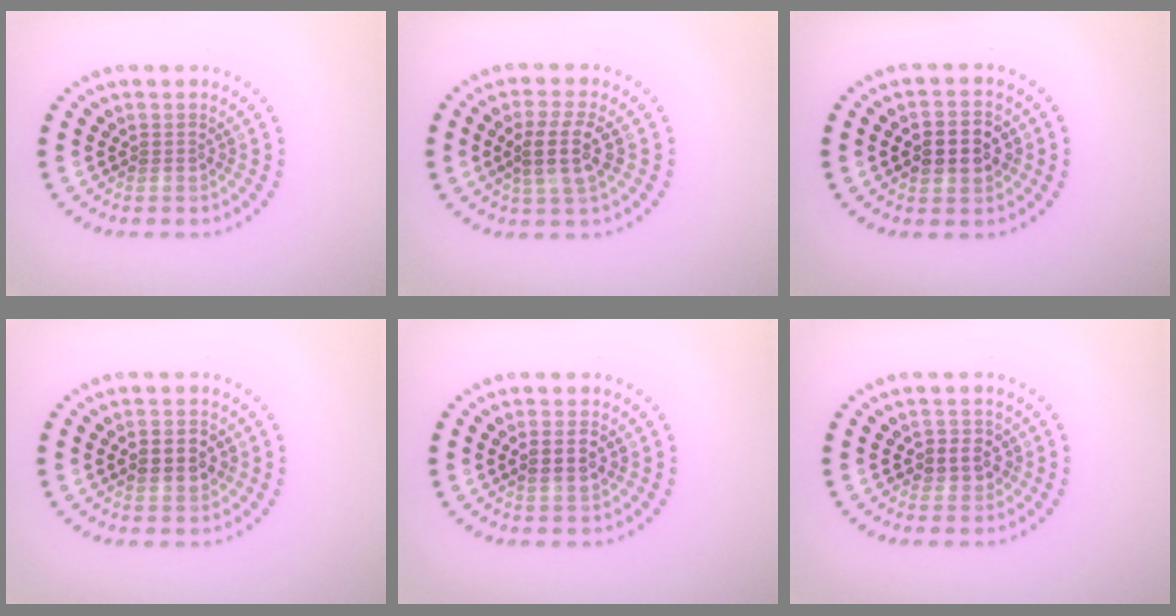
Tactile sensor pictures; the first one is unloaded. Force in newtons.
{"total": 4.0, "press": 3.7, "slide": 1.5}
{"total": 4.6, "press": 4.5, "slide": 0.3}
{"total": 3.6, "press": 3.6, "slide": 0.1}
{"total": 2.4, "press": 2.3, "slide": 0.6}
{"total": 2.3, "press": 2.2, "slide": 0.7}